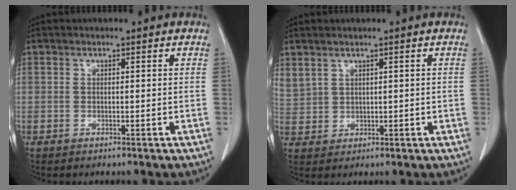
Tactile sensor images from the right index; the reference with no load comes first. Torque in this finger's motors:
{"motor_torque": [0.31, 0.20, 0.26, 0.10]}